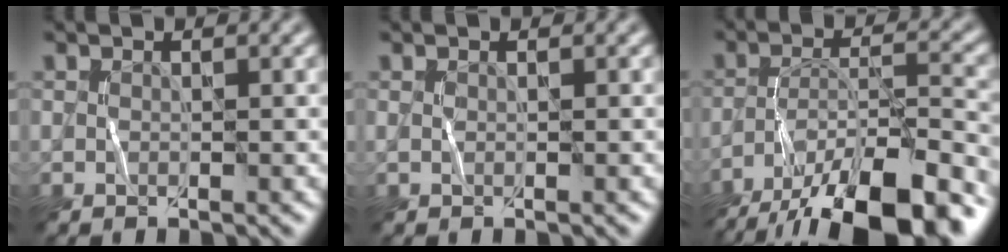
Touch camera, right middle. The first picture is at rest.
{"total": 0.0}
{"total": 13.8, "force": [-10.4, 3.8, 8.2], "torque": [-0.144, -0.010, -0.161]}